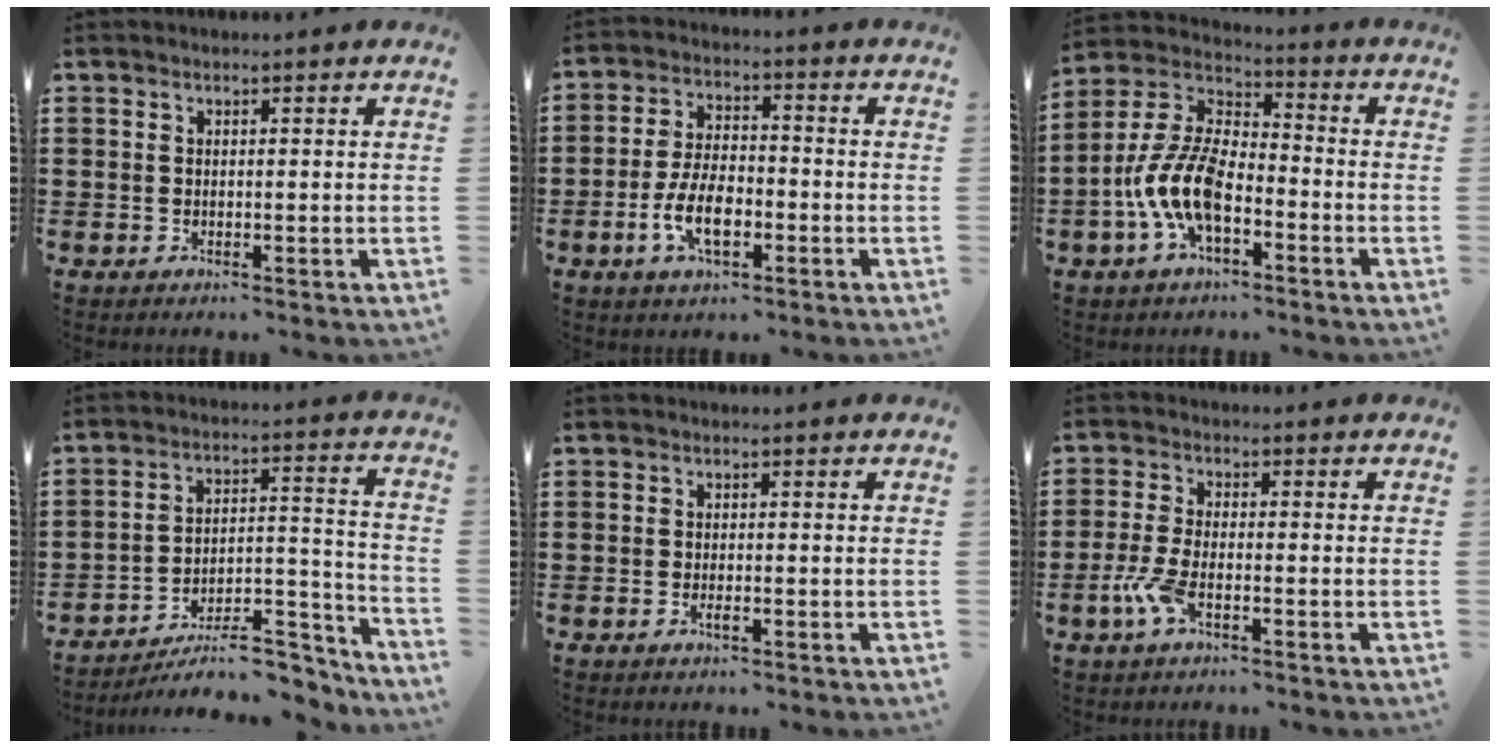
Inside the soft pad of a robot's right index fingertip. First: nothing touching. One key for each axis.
{"total": 7.7, "fx": -2.8, "fy": 3.5, "fz": 6.3, "tx": -0.145, "ty": -0.005, "tz": -0.058}
{"total": 10.7, "fx": -4.4, "fy": 4.9, "fz": 8.4, "tx": -0.213, "ty": -0.006, "tz": -0.091}
{"total": 10.2, "fx": -8.6, "fy": 2.6, "fz": 4.8, "tx": -0.058, "ty": 0.032, "tz": -0.160}
{"total": 1.1, "fx": -0.5, "fy": 0.3, "fz": 0.9, "tx": -0.026, "ty": -0.007, "tz": -0.011}
{"total": 4.7, "fx": -2.4, "fy": 1.1, "fz": 3.9, "tx": -0.100, "ty": -0.010, "tz": -0.050}